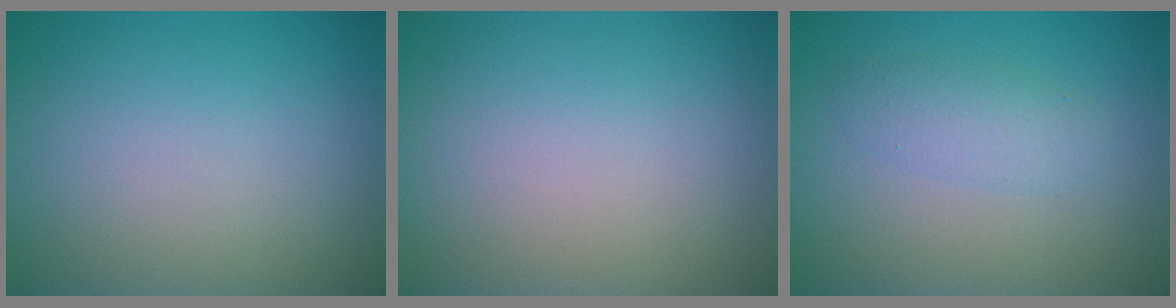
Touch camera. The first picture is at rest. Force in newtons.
{"total": 0.0}
{"total": 2.2, "press": 2.2, "slide": 0.1}